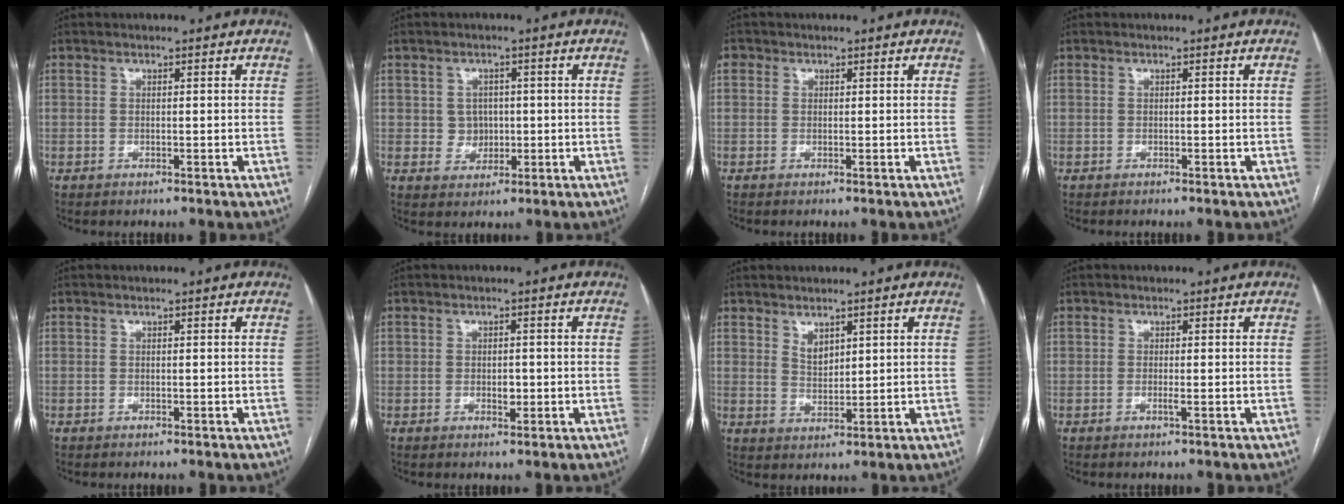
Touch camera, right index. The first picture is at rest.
{"total": 3.5, "force": [0.2, 3.4, 0.9], "torque": [-0.005, 0.007, 0.008]}
{"total": 1.3, "force": [0.4, 1.2, 0.3], "torque": [0.001, 0.006, 0.004]}
{"total": 0.7, "force": [-0.6, -0.1, 0.4], "torque": [-0.005, 0.000, -0.009]}
{"total": 0.0}
{"total": 0.7, "force": [-0.3, 0.4, 0.5], "torque": [-0.012, 0.002, -0.004]}
{"total": 2.9, "force": [1.9, 1.6, 1.6], "torque": [-0.031, -0.005, 0.045]}
{"total": 0.8, "force": [-0.2, 0.1, 0.8], "torque": [-0.018, -0.002, -0.005]}